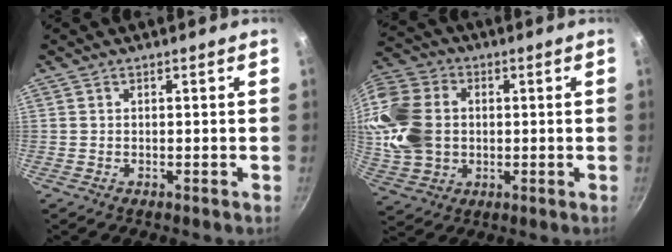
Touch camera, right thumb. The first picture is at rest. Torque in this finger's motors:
{"motor_torque": [-0.48, 1.69, 1.07, 0.93, 0.27]}